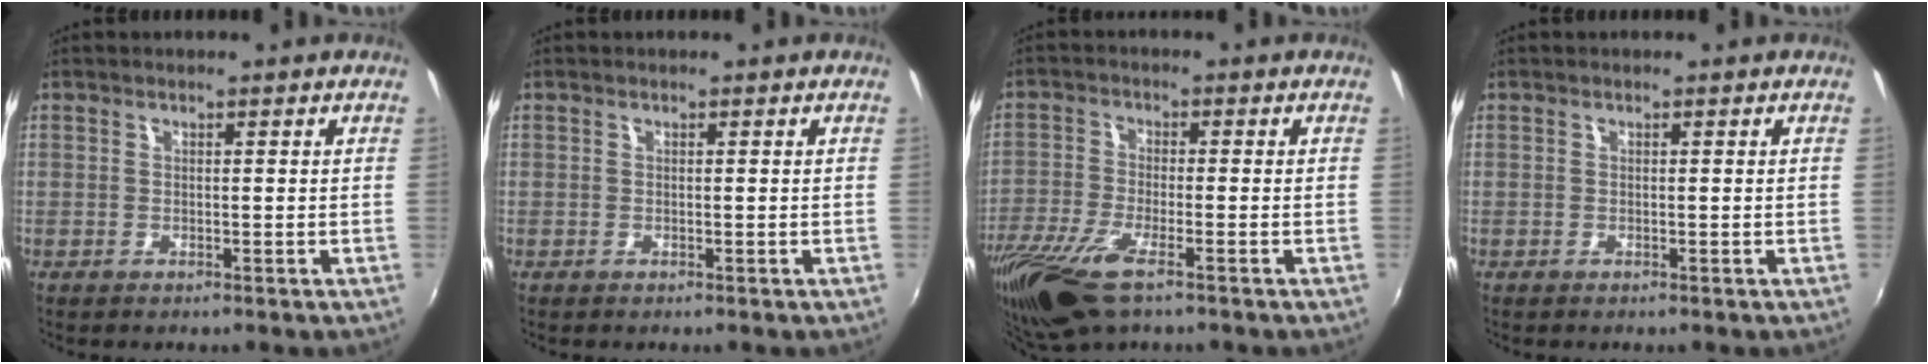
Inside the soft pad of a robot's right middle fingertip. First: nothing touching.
{"total": 0.0}
{"total": 13.4, "force": [-8.5, 3.9, 9.5], "torque": [-0.216, -0.052, -0.165]}
{"total": 0.0}